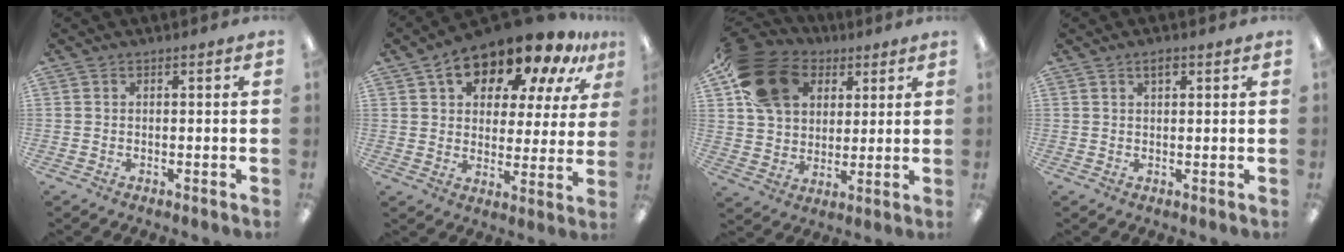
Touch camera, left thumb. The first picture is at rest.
{"total": 16.6, "force": [12.0, 7.4, 8.8], "torque": [-0.144, -0.075, 0.203]}
{"total": 17.4, "force": [8.3, 12.7, 8.6], "torque": [-0.156, -0.021, 0.163]}
{"total": 2.0, "force": [1.2, 0.7, 1.4], "torque": [-0.022, -0.001, 0.019]}